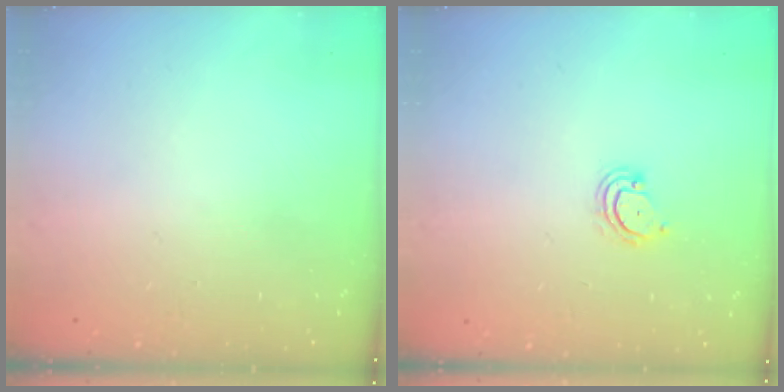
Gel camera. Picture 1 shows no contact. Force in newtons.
{"total": 3.9, "press": 3.9, "slide": 0.3}